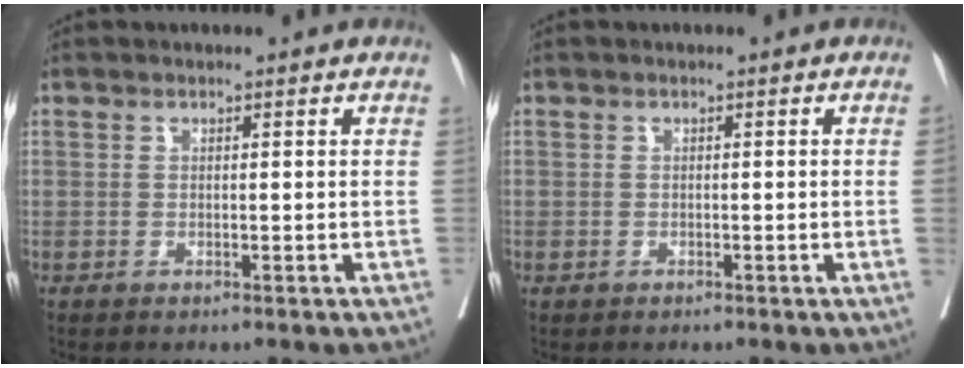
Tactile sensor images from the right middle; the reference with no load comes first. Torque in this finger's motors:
{"motor_torque": [0.36, -0.35, -0.65, -0.21]}